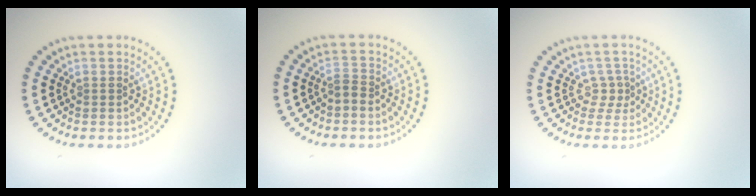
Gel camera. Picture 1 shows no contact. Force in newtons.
{"total": 1.2, "press": 1.0, "slide": 0.7}
{"total": 1.4, "press": 0.9, "slide": 1.0}